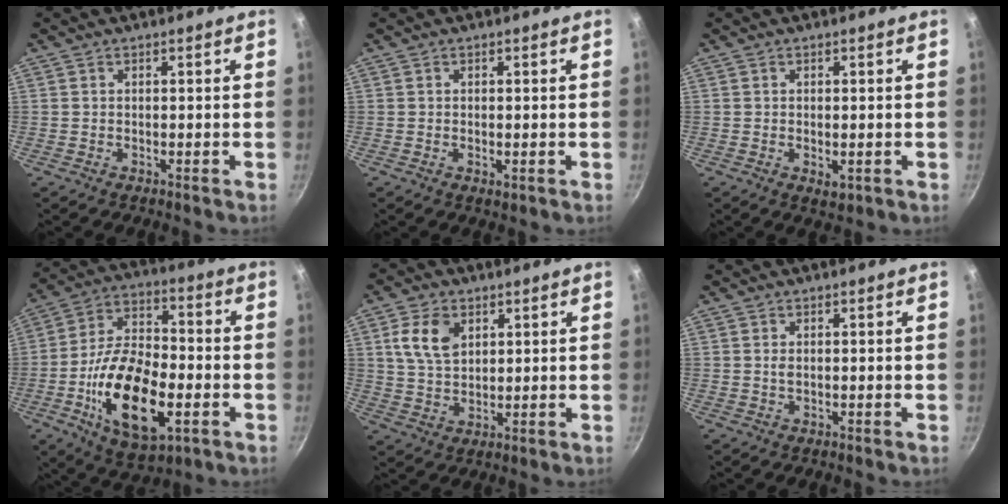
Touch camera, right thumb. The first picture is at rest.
{"total": 1.2, "force": [-0.2, 0.6, 1.0], "torque": [-0.015, -0.002, -0.002]}
{"total": 2.4, "force": [-0.5, 1.3, 1.9], "torque": [-0.029, -0.007, -0.003]}
{"total": 20.8, "force": [-5.7, 10.3, 17.1], "torque": [-0.294, 0.020, -0.099]}
{"total": 8.2, "force": [3.1, 5.5, 5.3], "torque": [-0.087, -0.008, 0.059]}
{"total": 1.0, "force": [0.2, 0.6, 0.8], "torque": [-0.015, -0.001, 0.002]}